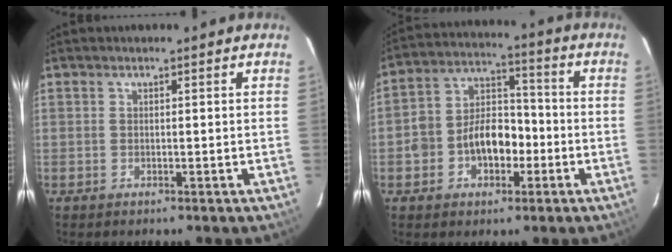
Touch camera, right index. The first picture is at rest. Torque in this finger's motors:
{"motor_torque": [0.35, 0.04, 0.27, 0.12]}